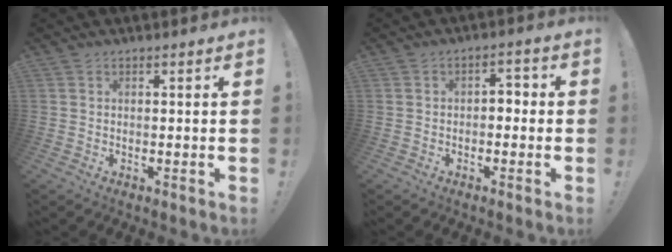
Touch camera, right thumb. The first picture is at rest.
{"total": 3.3, "force": [-1.7, 2.2, 1.8], "torque": [-0.031, 0.012, -0.033]}